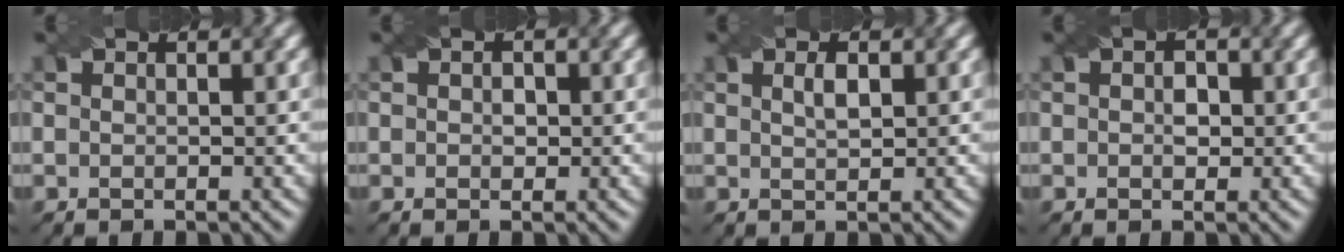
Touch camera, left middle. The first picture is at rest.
{"total": 0.9, "force": [0.1, 0.7, 0.6], "torque": [-0.008, 0.000, -0.001]}
{"total": 1.4, "force": [0.6, 0.5, 1.2], "torque": [-0.022, 0.003, 0.012]}
{"total": 1.4, "force": [0.0, 1.0, 1.0], "torque": [-0.015, 0.001, -0.003]}